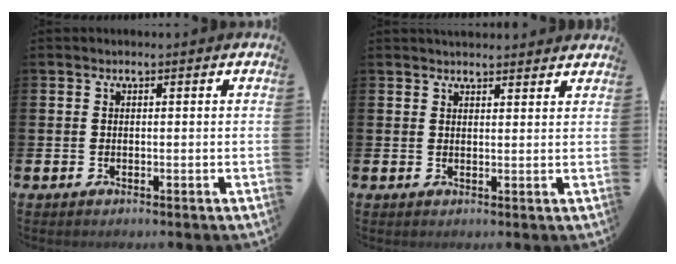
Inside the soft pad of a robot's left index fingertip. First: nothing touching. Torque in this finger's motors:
{"motor_torque": [1.01, -1.12, 0.22, 0.01]}